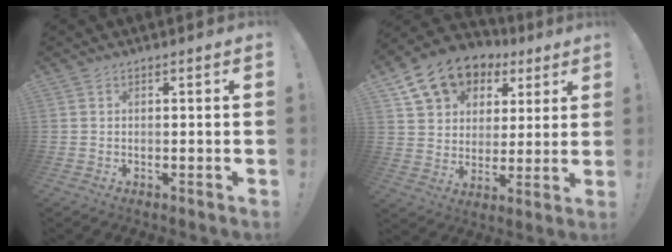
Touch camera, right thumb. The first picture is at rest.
{"total": 14.1, "force": [8.3, 9.9, 5.7], "torque": [-0.089, -0.047, 0.160]}